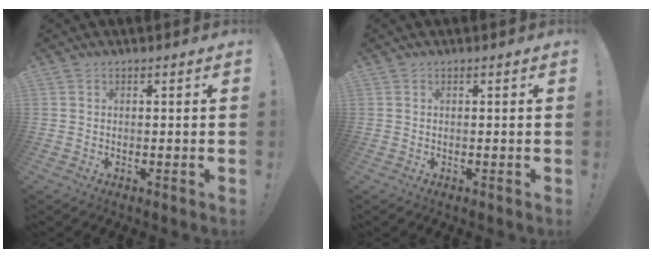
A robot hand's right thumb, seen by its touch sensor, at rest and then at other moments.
{"total": 0.0}